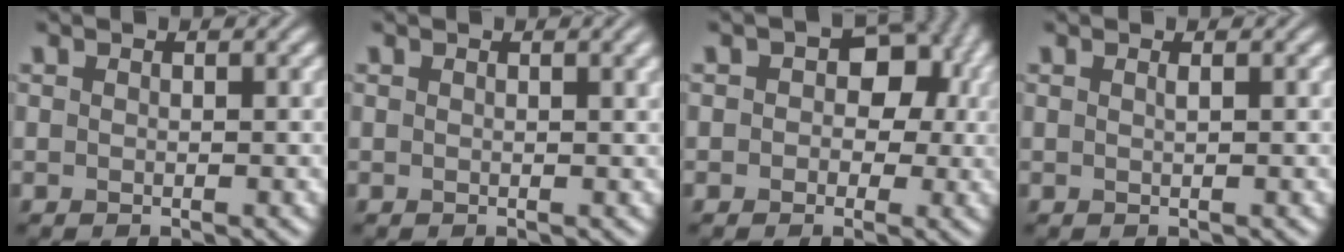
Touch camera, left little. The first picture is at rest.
{"total": 2.0, "force": [0.9, 0.7, 1.6], "torque": [-0.014, 0.003, 0.009]}
{"total": 6.1, "force": [1.0, 4.7, 3.7], "torque": [0.000, 0.022, -0.021]}
{"total": 0.6, "force": [0.3, 0.2, 0.5], "torque": [-0.005, 0.002, 0.003]}